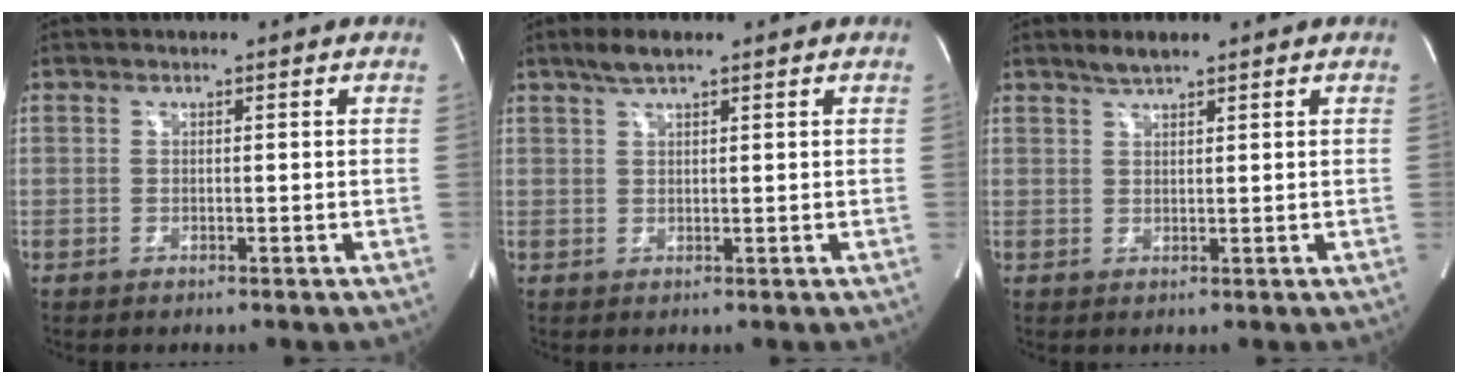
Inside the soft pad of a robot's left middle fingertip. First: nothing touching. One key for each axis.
{"total": 3.2, "fx": 2.4, "fy": 0.5, "fz": 2.1, "tx": -0.048, "ty": 0.008, "tz": 0.048}
{"total": 2.5, "fx": 2.1, "fy": 0.3, "fz": 1.3, "tx": -0.033, "ty": 0.006, "tz": 0.041}